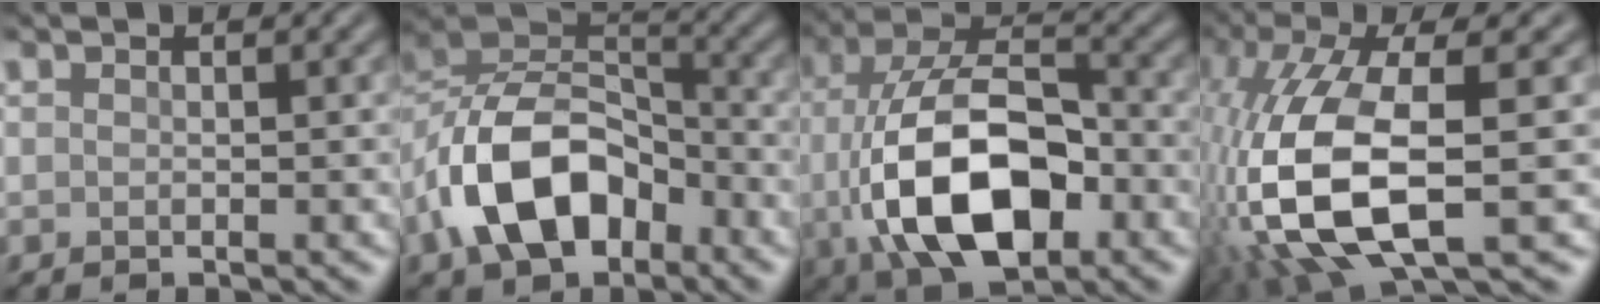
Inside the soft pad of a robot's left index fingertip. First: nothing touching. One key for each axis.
{"total": 10.0, "fx": -4.6, "fy": 6.0, "fz": 6.6, "tx": -0.125, "ty": 0.020, "tz": -0.099}
{"total": 12.3, "fx": -2.7, "fy": 7.0, "fz": 9.8, "tx": -0.194, "ty": -0.014, "tz": -0.048}
{"total": 11.9, "fx": -2.3, "fy": 4.6, "fz": 10.7, "tx": -0.246, "ty": -0.008, "tz": -0.047}